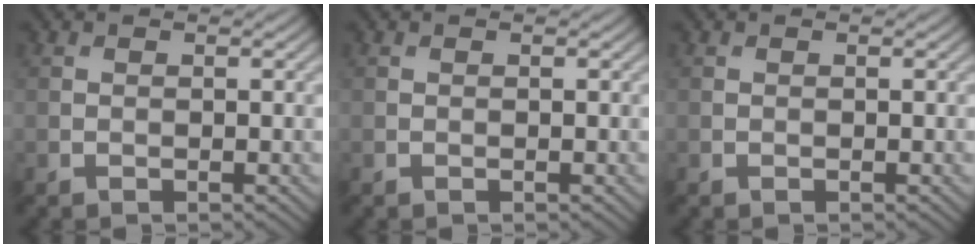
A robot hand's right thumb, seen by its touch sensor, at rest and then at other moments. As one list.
[{"total": 0.0}, {"total": 0.0}]